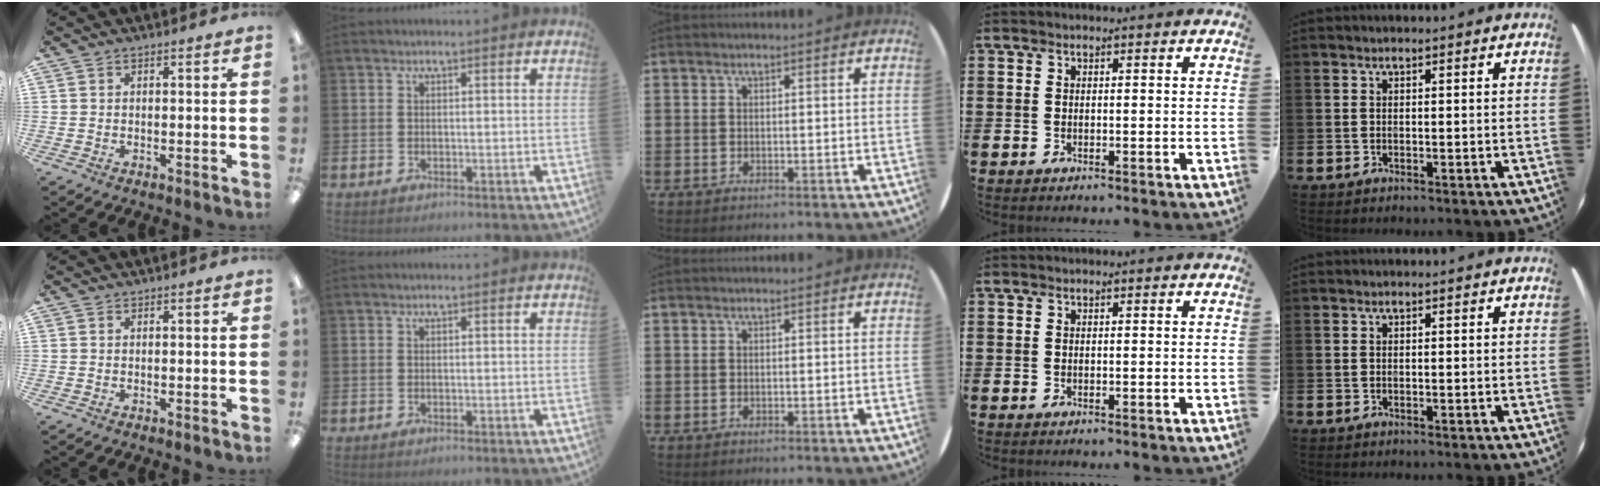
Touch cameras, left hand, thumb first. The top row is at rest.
{}